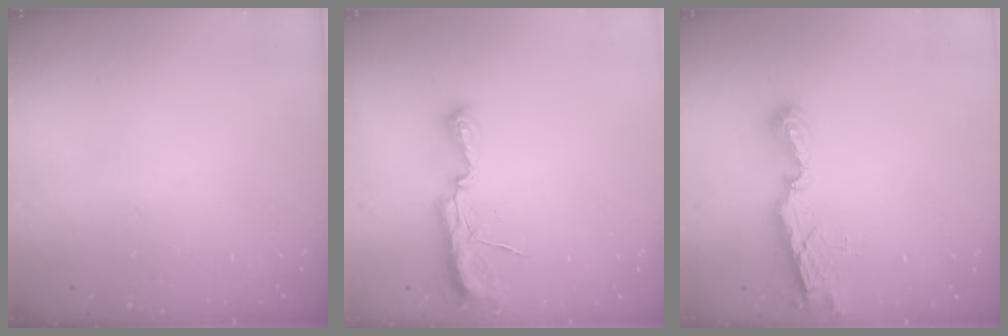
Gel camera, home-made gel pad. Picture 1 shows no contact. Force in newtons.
{"total": 8.8, "press": 8.2, "slide": 3.2}
{"total": 7.2, "press": 7.2, "slide": 0.2}